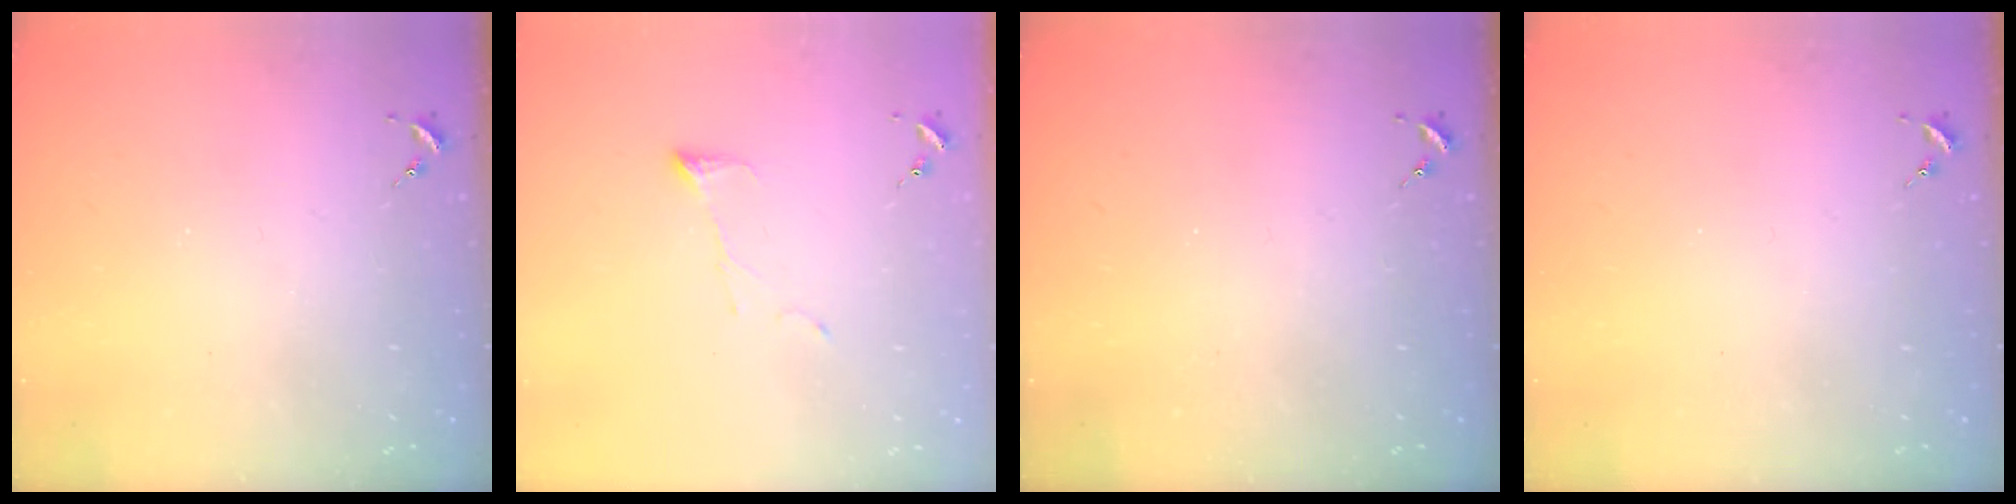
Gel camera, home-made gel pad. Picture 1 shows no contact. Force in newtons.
{"total": 5.5, "press": 5.5, "slide": 0.4}
{"total": 0.0}
{"total": 0.0}